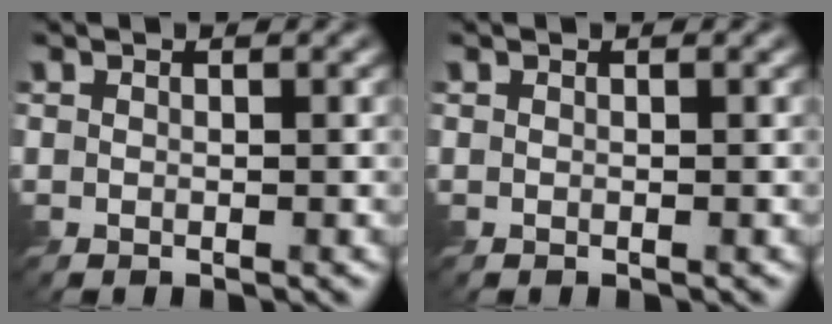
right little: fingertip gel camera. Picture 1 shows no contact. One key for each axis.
{"total": 0.0}